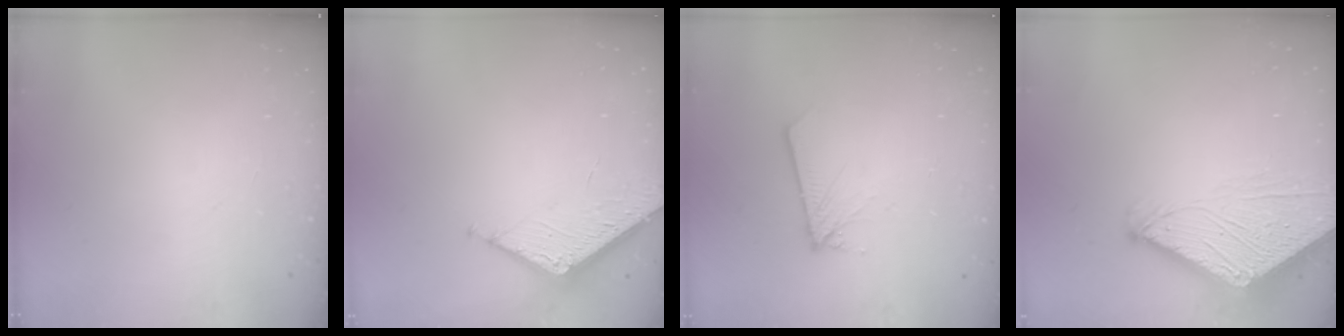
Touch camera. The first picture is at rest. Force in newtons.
{"total": 4.6, "press": 4.6, "slide": 0.5}
{"total": 2.8, "press": 2.8, "slide": 0.3}
{"total": 7.1, "press": 7.1, "slide": 0.8}